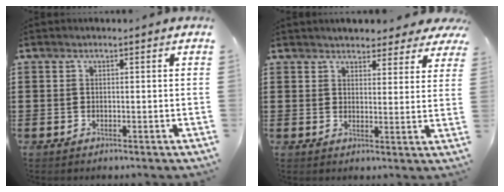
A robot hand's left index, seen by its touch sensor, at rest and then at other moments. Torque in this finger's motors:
{"motor_torque": [2.14, 0.00, 0.72, 0.07]}